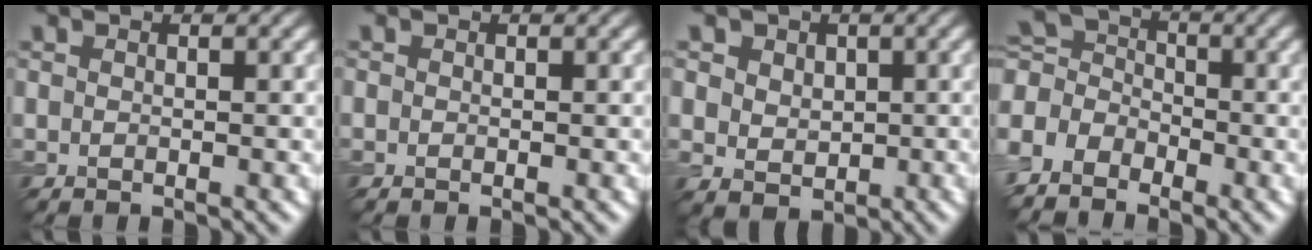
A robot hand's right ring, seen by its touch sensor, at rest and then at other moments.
{"total": 0.0}
{"total": 4.4, "force": [1.6, 3.5, 2.1], "torque": [-0.050, 0.012, 0.018]}
{"total": 4.9, "force": [-3.0, 3.2, 2.2], "torque": [-0.052, 0.005, -0.065]}